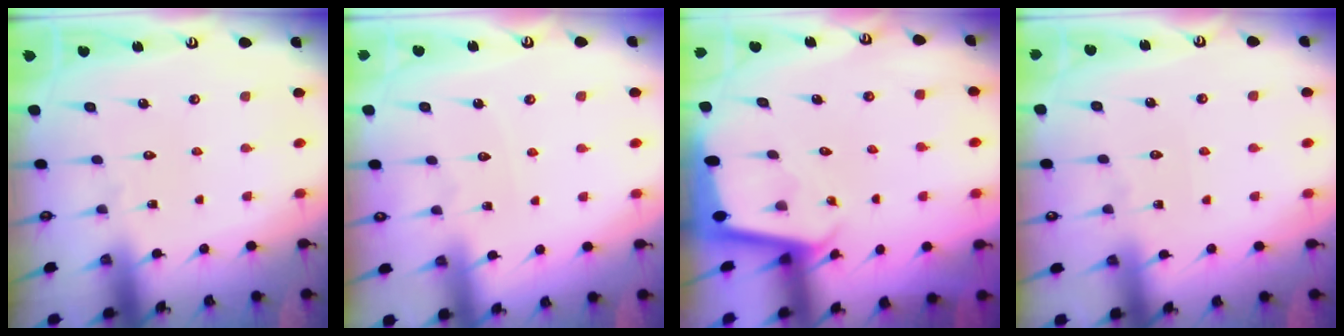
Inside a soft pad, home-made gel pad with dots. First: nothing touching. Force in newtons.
{"total": 2.4, "press": 2.4, "slide": 0.4}
{"total": 1.7, "press": 1.7, "slide": 0.0}
{"total": 2.8, "press": 2.8, "slide": 0.4}